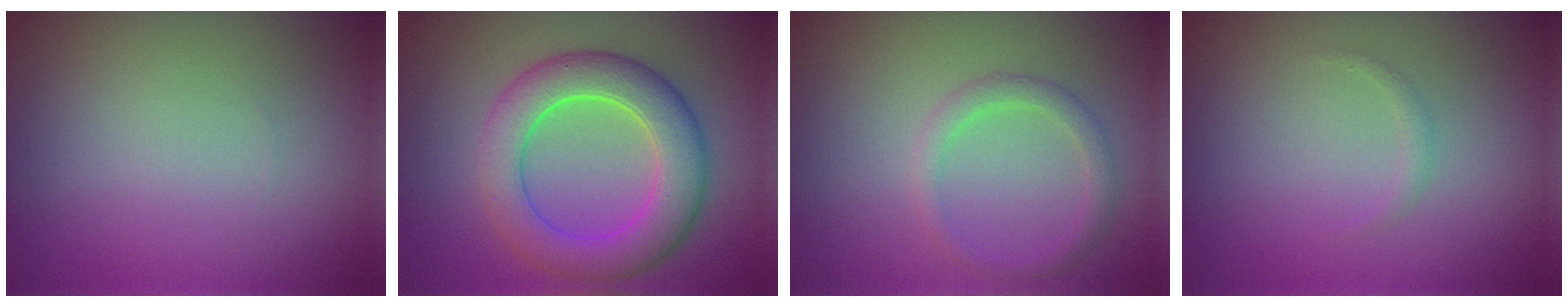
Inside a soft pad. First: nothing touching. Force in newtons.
{"total": 7.0, "press": 7.0, "slide": 0.1}
{"total": 1.9, "press": 1.9, "slide": 0.2}
{"total": 0.6, "press": 0.6, "slide": 0.0}